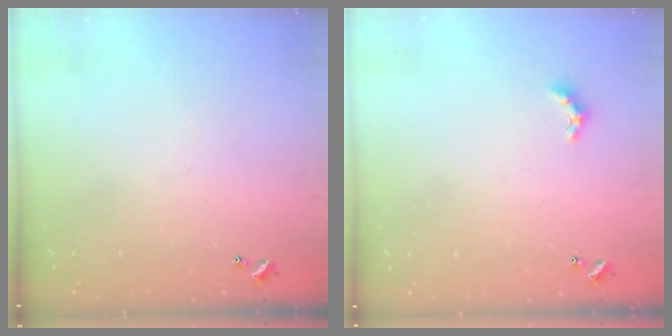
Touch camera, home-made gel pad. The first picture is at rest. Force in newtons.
{"total": 1.7, "press": 1.6, "slide": 0.5}